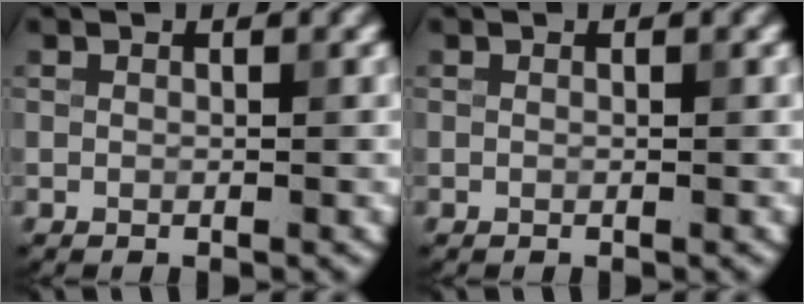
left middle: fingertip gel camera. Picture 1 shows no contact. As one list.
[{"total": 0.0}]